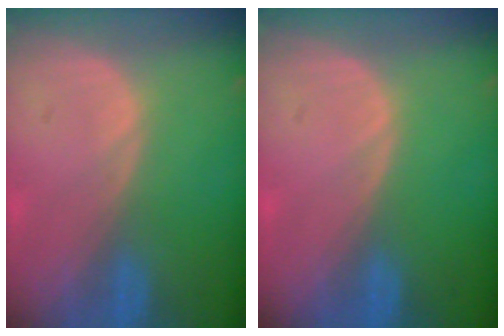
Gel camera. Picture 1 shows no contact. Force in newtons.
{"total": 0.0}